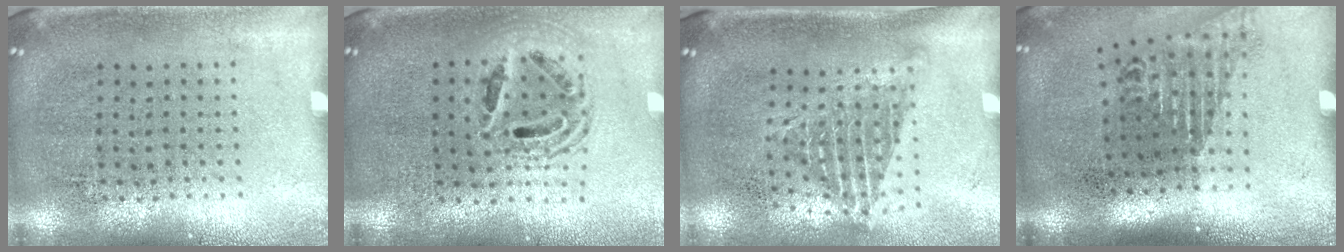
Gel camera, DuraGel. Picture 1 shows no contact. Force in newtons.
{"total": 1.5, "press": 1.3, "slide": 0.8}
{"total": 1.3, "press": 1.0, "slide": 0.9}
{"total": 1.7, "press": 1.3, "slide": 1.2}